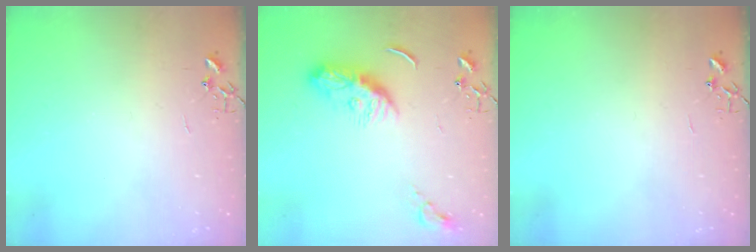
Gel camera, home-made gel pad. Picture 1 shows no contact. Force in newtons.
{"total": 10.3, "press": 10.3, "slide": 0.6}
{"total": 0.0}